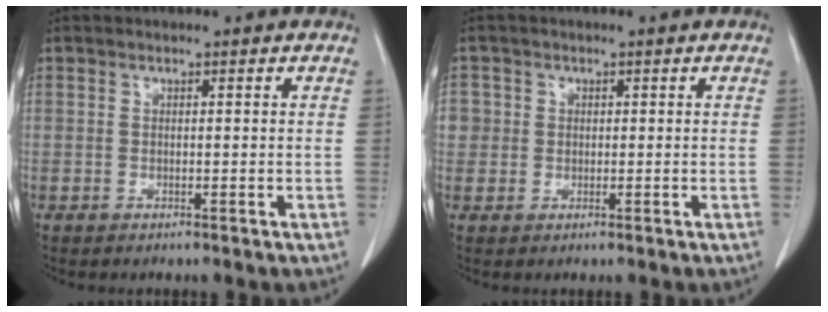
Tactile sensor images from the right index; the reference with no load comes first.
{"total": 2.8, "force": [0.3, 2.7, 0.2], "torque": [0.013, 0.008, 0.009]}